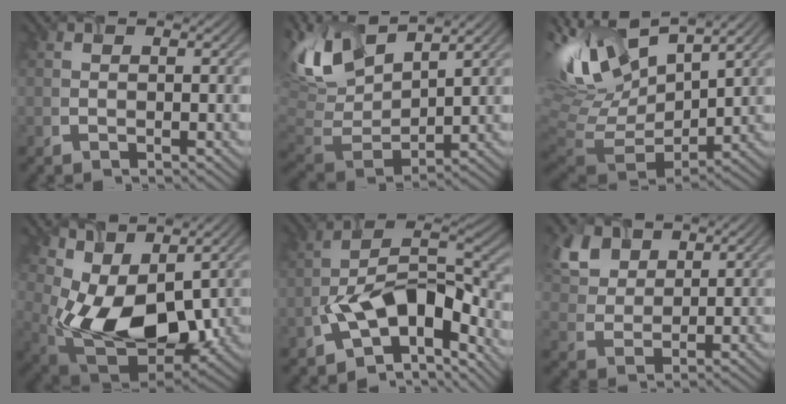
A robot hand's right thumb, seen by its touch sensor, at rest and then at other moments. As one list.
[{"total": 10.6, "force": [6.1, 4.5, 7.4], "torque": [-0.179, 0.008, 0.116]}, {"total": 14.2, "force": [5.0, 7.1, 11.2], "torque": [-0.248, -0.008, 0.114]}, {"total": 13.1, "force": [2.8, 7.5, 10.4], "torque": [-0.215, -0.025, 0.063]}, {"total": 12.3, "force": [-6.4, 5.6, 8.9], "torque": [-0.135, -0.005, -0.128]}, {"total": 7.0, "force": [4.1, 4.4, 3.6], "torque": [-0.105, 0.003, 0.085]}]